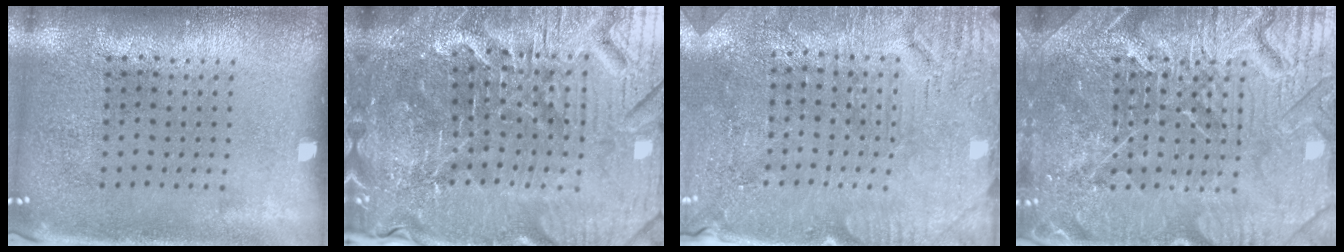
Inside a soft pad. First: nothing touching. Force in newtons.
{"total": 5.9, "press": 5.5, "slide": 2.1}
{"total": 3.0, "press": 2.9, "slide": 0.6}
{"total": 6.8, "press": 6.8, "slide": 0.8}